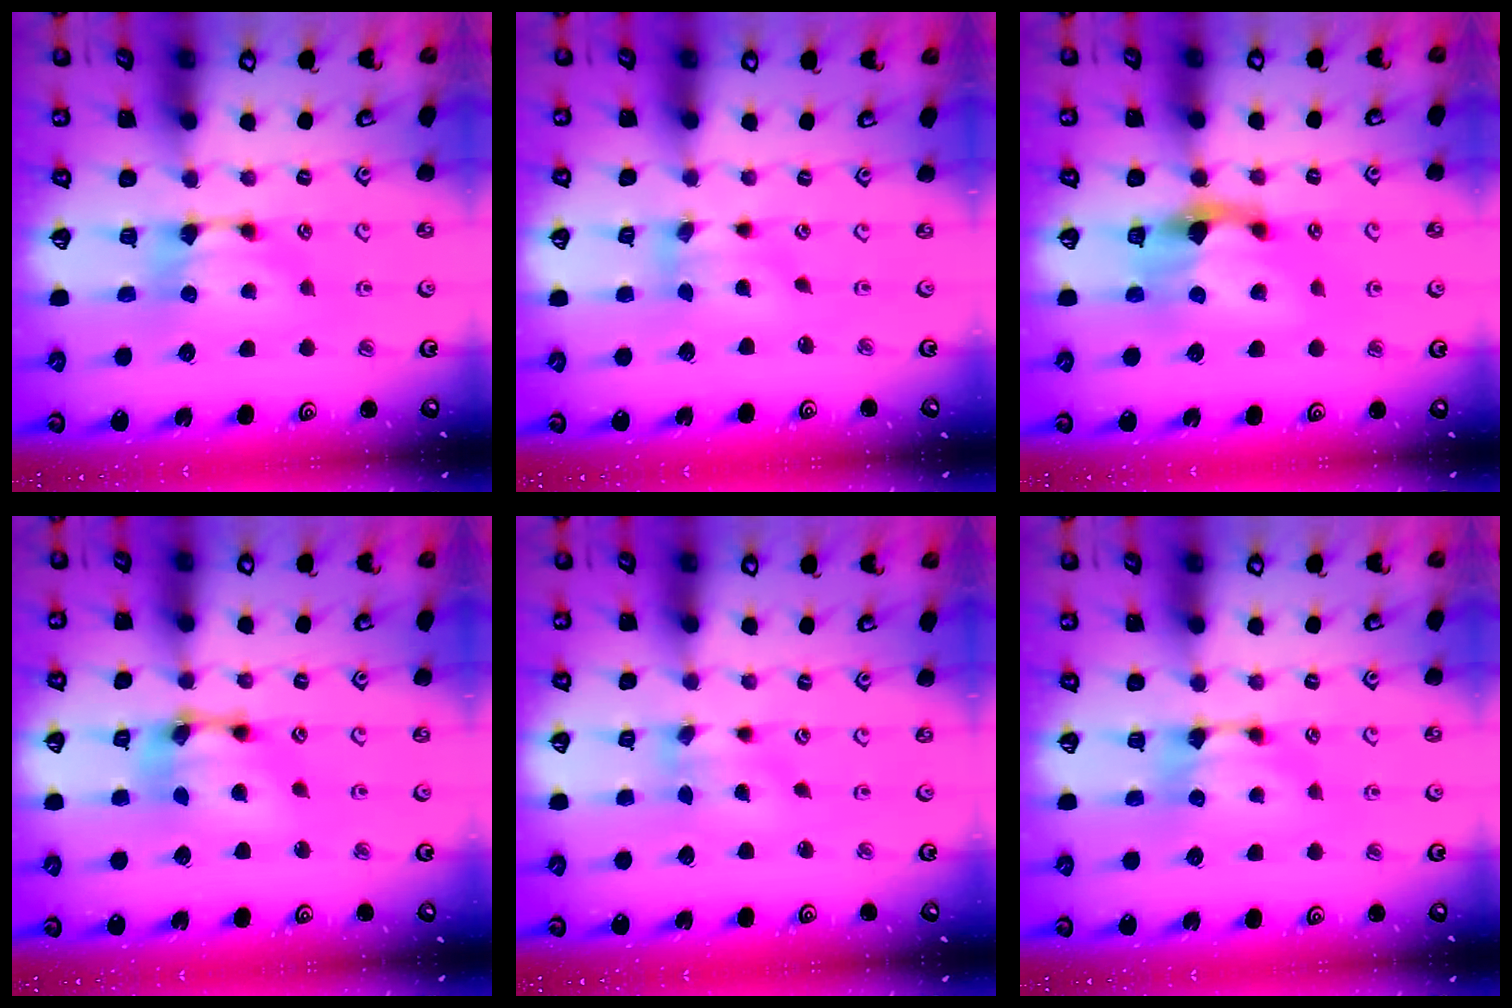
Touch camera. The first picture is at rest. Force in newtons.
{"total": 2.3, "press": 2.0, "slide": 1.2}
{"total": 4.5, "press": 4.0, "slide": 2.1}
{"total": 6.4, "press": 6.0, "slide": 2.0}
{"total": 1.3, "press": 0.6, "slide": 1.1}
{"total": 0.0}